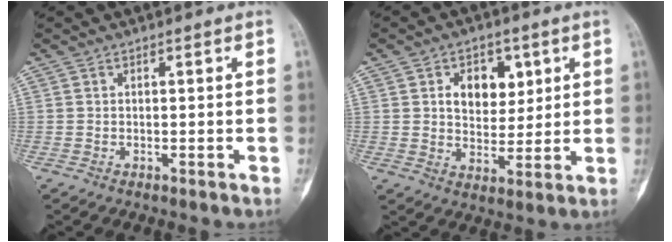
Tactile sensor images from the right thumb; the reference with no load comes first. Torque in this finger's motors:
{"motor_torque": [0.01, 0.07, 0.27, -0.21, 0.03]}